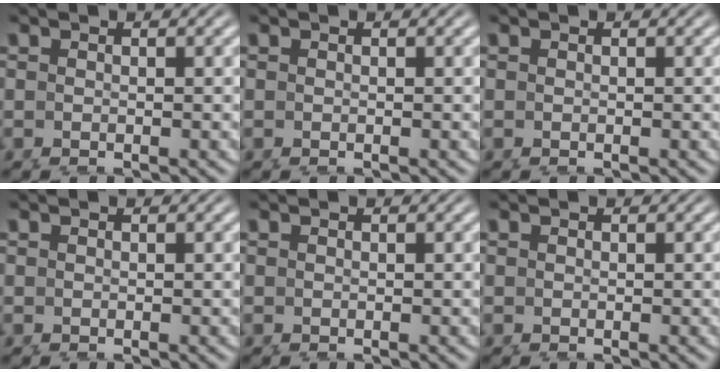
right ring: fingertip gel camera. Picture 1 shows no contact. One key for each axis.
{"total": 0.0}
{"total": 0.0}
{"total": 0.0}
{"total": 0.0}
{"total": 0.0}